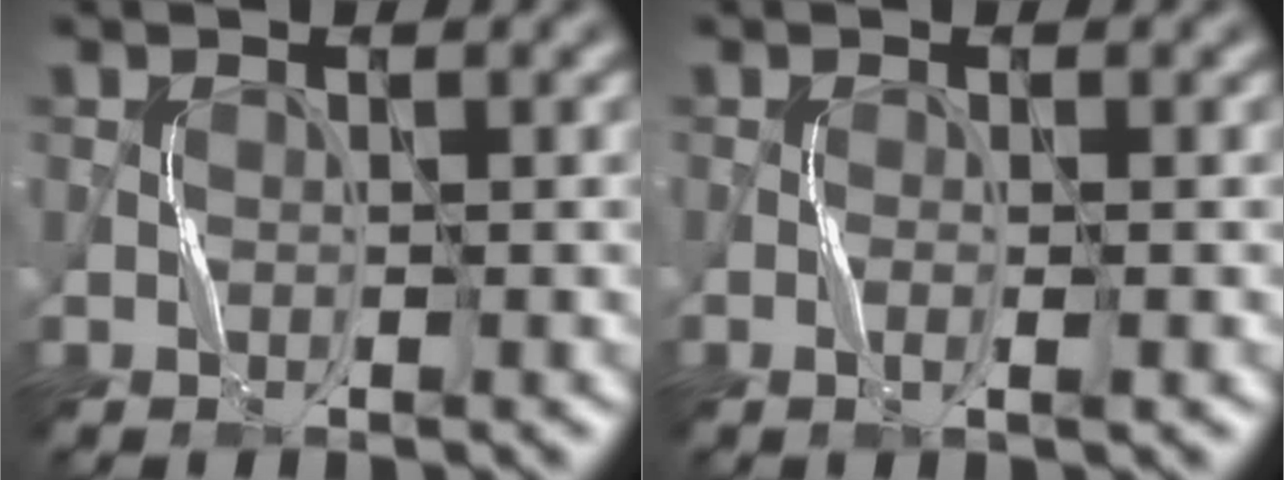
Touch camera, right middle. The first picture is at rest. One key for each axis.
{"total": 0.9, "fx": -0.3, "fy": -0.2, "fz": 0.8, "tx": -0.022, "ty": -0.001, "tz": -0.006}